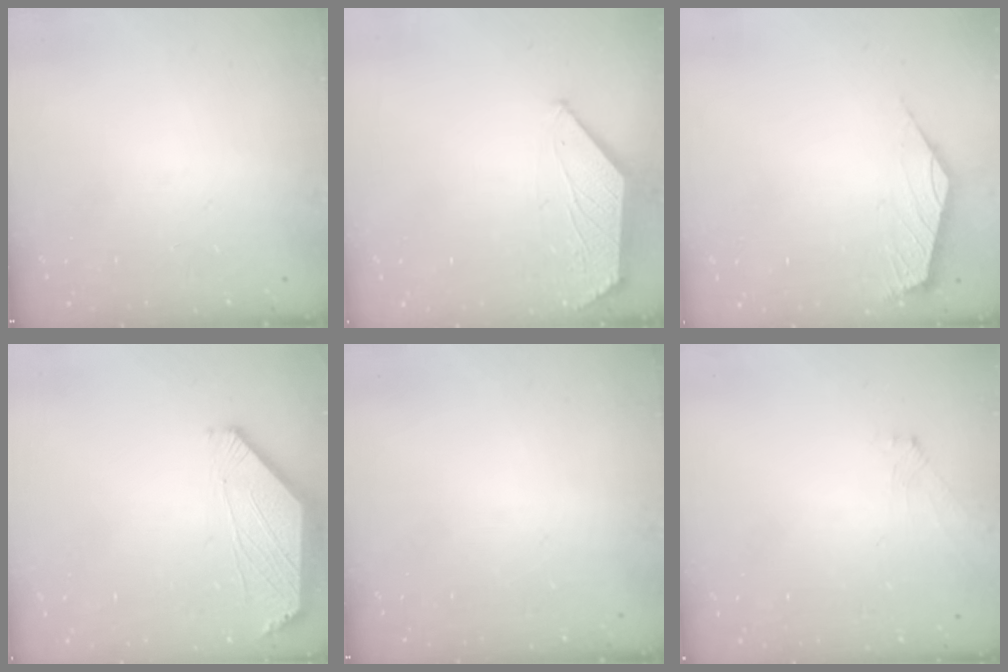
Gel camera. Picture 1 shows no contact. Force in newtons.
{"total": 1.8, "press": 1.8, "slide": 0.2}
{"total": 2.5, "press": 2.5, "slide": 0.6}
{"total": 0.0}
{"total": 0.0}
{"total": 0.7, "press": 0.6, "slide": 0.3}